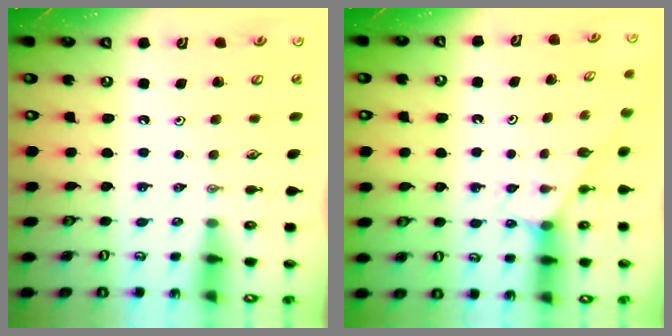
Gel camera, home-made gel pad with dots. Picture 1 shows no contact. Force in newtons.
{"total": 2.1, "press": 2.1, "slide": 0.4}